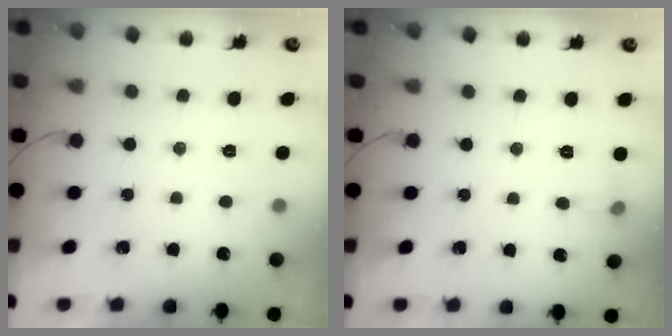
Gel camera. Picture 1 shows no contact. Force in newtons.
{"total": 4.4, "press": 4.2, "slide": 1.3}